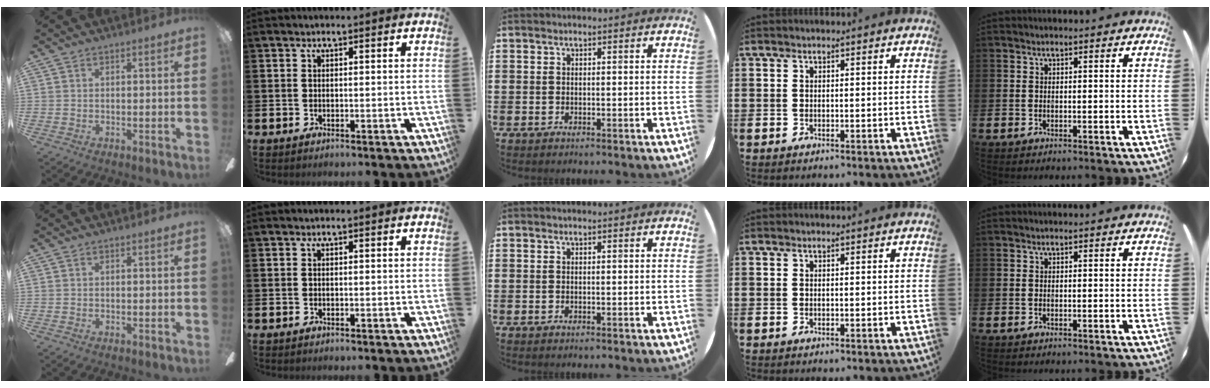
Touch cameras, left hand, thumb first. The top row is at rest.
{}